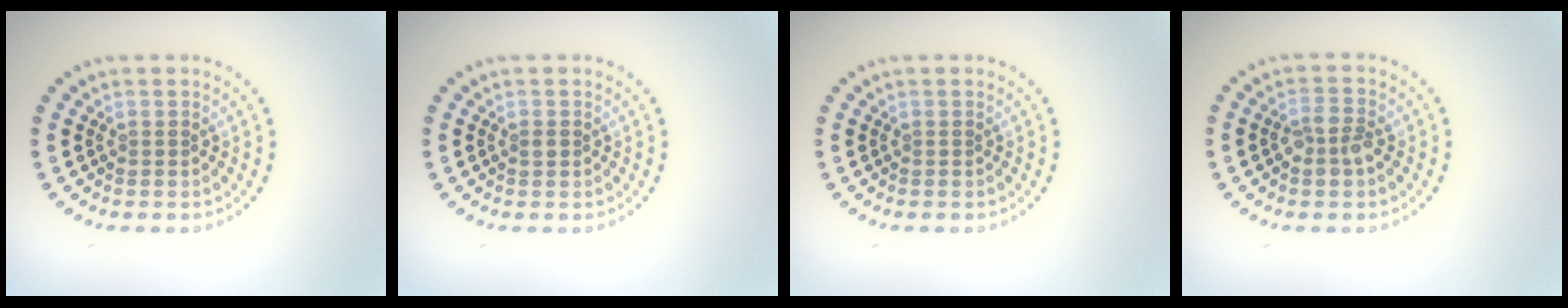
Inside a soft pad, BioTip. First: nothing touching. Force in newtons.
{"total": 0.6, "press": 0.6, "slide": 0.0}
{"total": 0.0}
{"total": 2.4, "press": 2.4, "slide": 0.5}